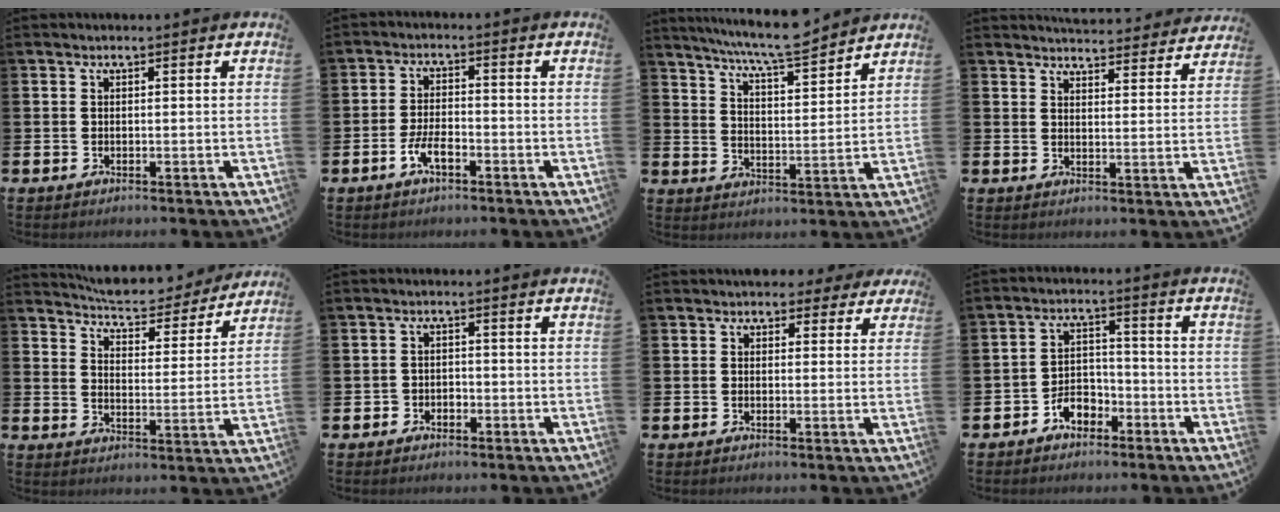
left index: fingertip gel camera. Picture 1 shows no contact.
{"total": 3.5, "force": [-1.7, 1.4, 2.8], "torque": [-0.061, 0.005, -0.031]}
{"total": 7.9, "force": [7.5, -0.2, 2.5], "torque": [-0.068, -0.045, 0.132]}
{"total": 5.0, "force": [4.9, 0.6, 0.1], "torque": [-0.005, -0.034, 0.088]}
{"total": 6.7, "force": [6.5, 0.9, 1.2], "torque": [-0.048, -0.047, 0.113]}
{"total": 1.8, "force": [-1.2, 1.3, 0.1], "torque": [-0.014, 0.006, -0.027]}
{"total": 3.1, "force": [2.5, 1.7, 0.3], "torque": [0.002, -0.004, 0.042]}
{"total": 3.9, "force": [-2.8, 2.3, 1.5], "torque": [-0.037, 0.013, -0.057]}